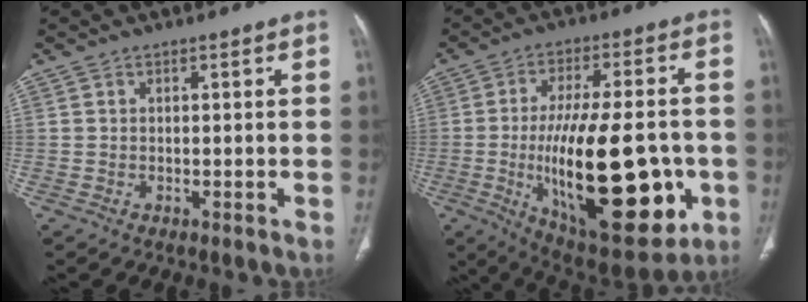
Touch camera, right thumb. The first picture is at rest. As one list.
[{"total": 28.1, "force": [-5.6, 11.6, 24.9], "torque": [-0.385, -0.007, -0.062]}]